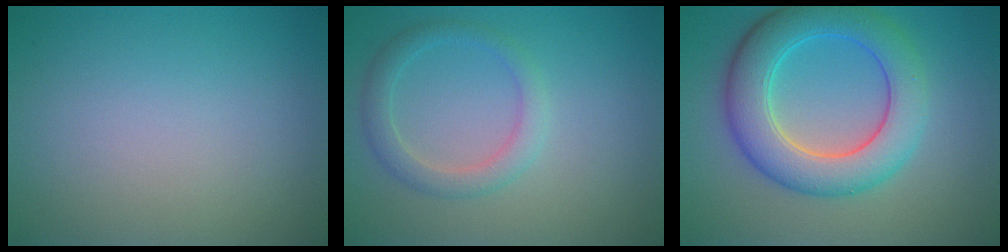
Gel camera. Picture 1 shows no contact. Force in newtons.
{"total": 2.4, "press": 2.4, "slide": 0.2}
{"total": 7.5, "press": 7.5, "slide": 0.1}